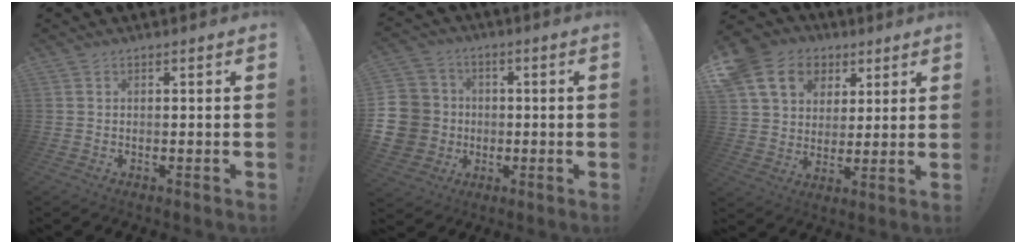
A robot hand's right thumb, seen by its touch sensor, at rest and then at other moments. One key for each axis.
{"total": 13.1, "fx": -1.4, "fy": 12.1, "fz": 4.6, "tx": -0.091, "ty": 0.015, "tz": -0.016}
{"total": 15.2, "fx": 6.6, "fy": 12.1, "fz": 6.5, "tx": -0.099, "ty": -0.020, "tz": 0.138}